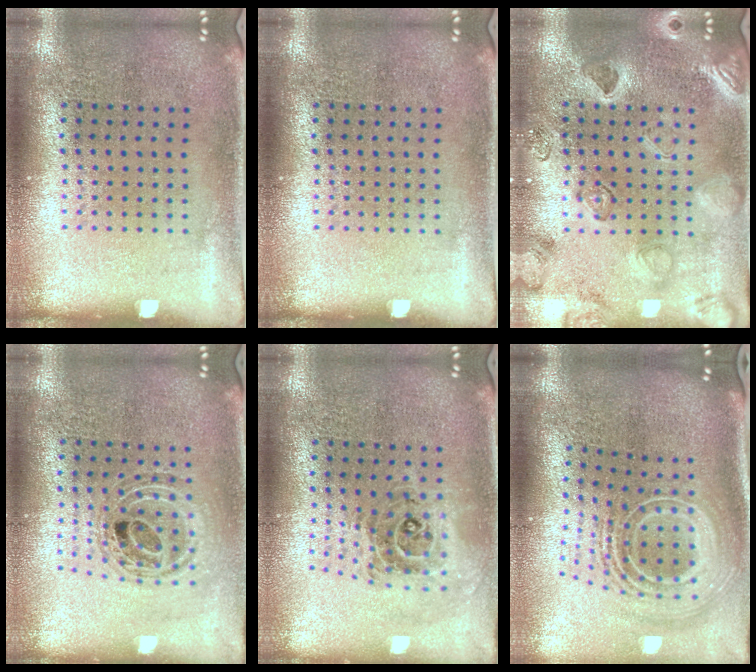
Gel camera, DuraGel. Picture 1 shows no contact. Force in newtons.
{"total": 0.0}
{"total": 2.4, "press": 2.3, "slide": 0.6}
{"total": 0.8, "press": 0.8, "slide": 0.2}
{"total": 0.9, "press": 0.9, "slide": 0.2}
{"total": 3.0, "press": 1.9, "slide": 2.3}